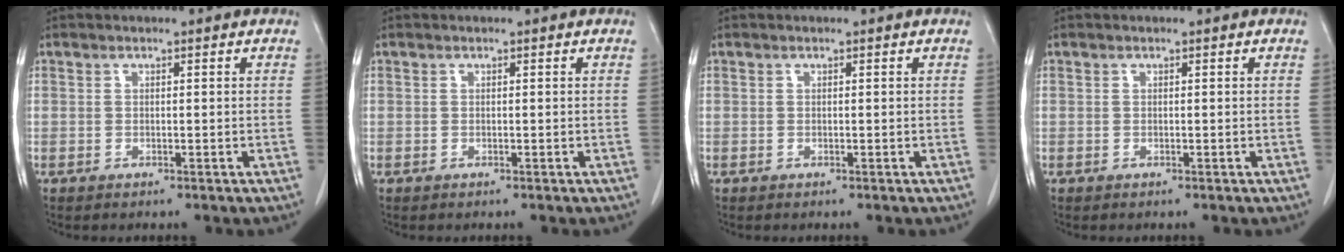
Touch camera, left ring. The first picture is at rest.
{"total": 0.0}
{"total": 0.0}
{"total": 0.0}